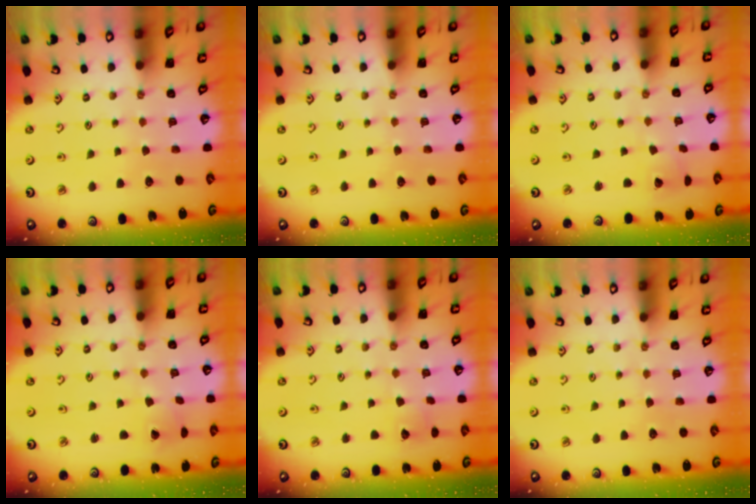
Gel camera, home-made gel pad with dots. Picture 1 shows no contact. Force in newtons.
{"total": 0.0}
{"total": 1.8, "press": 1.7, "slide": 0.3}
{"total": 1.5, "press": 1.5, "slide": 0.3}
{"total": 3.8, "press": 3.8, "slide": 0.4}
{"total": 0.0}